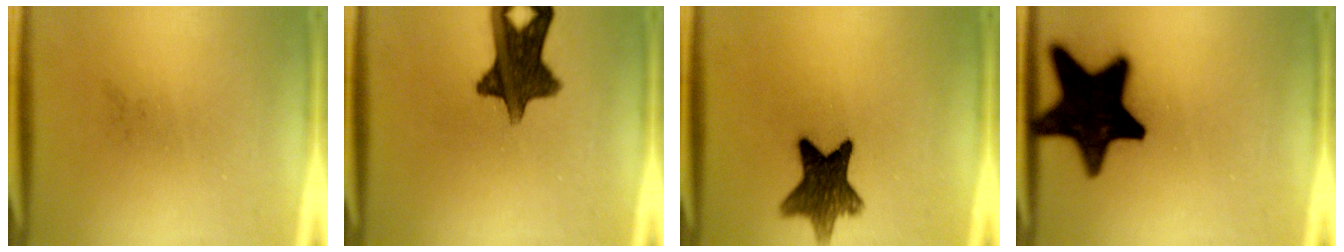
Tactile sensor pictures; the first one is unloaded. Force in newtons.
{"total": 12.3}
{"total": 10.5}
{"total": 20.1}